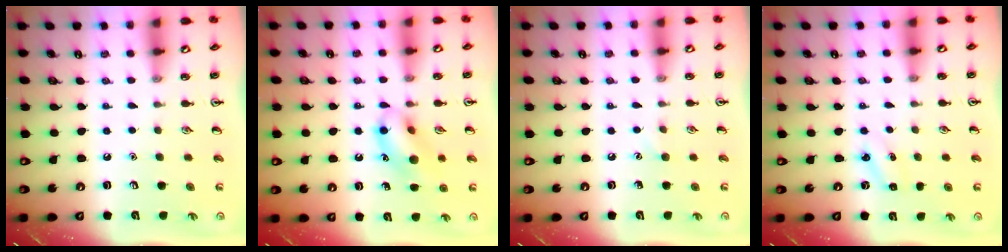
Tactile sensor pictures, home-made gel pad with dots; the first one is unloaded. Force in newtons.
{"total": 12.7, "press": 12.6, "slide": 1.7}
{"total": 3.9, "press": 3.7, "slide": 1.2}
{"total": 2.8, "press": 2.6, "slide": 1.0}